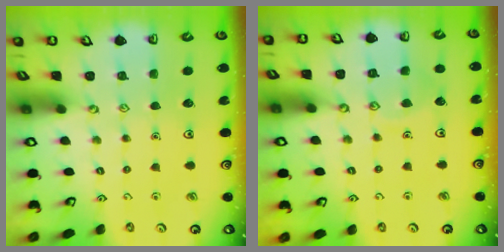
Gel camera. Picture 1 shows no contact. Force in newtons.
{"total": 7.1, "press": 7.1, "slide": 0.6}